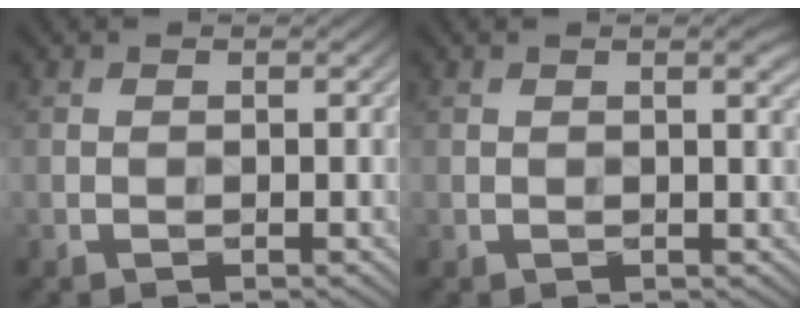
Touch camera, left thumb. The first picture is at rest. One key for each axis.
{"total": 1.6, "fx": 0.7, "fy": 0.2, "fz": 1.4, "tx": -0.020, "ty": 0.000, "tz": 0.014}